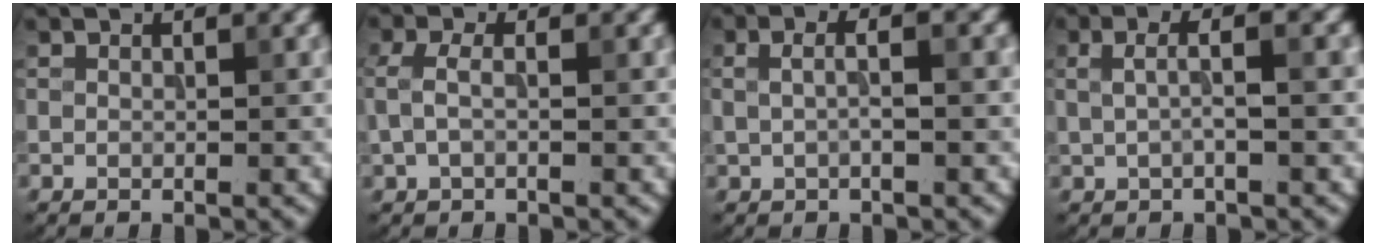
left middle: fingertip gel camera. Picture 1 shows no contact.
{"total": 1.8, "force": [-0.1, 0.9, 1.6], "torque": [-0.042, 0.004, -0.006]}
{"total": 2.2, "force": [0.2, 0.6, 2.1], "torque": [-0.038, 0.001, 0.001]}
{"total": 2.5, "force": [0.2, 0.6, 2.4], "torque": [-0.047, 0.008, 0.002]}